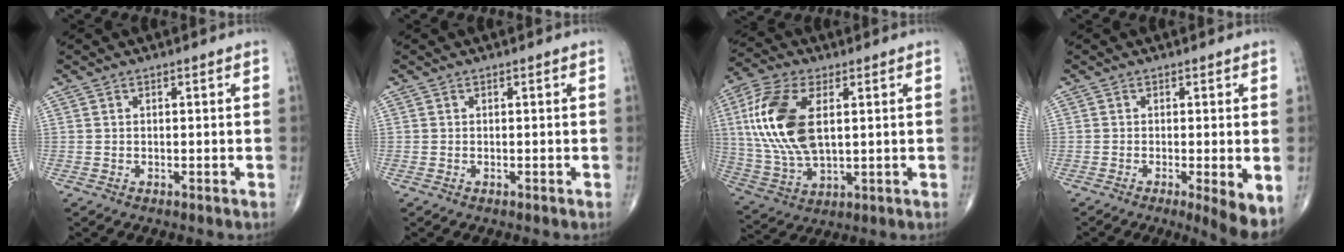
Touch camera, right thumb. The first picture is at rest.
{"total": 0.0}
{"total": 16.9, "force": [3.3, 8.7, 14.1], "torque": [-0.306, -0.007, 0.066]}
{"total": 5.3, "force": [-1.6, 0.7, 5.0], "torque": [-0.083, -0.016, -0.029]}